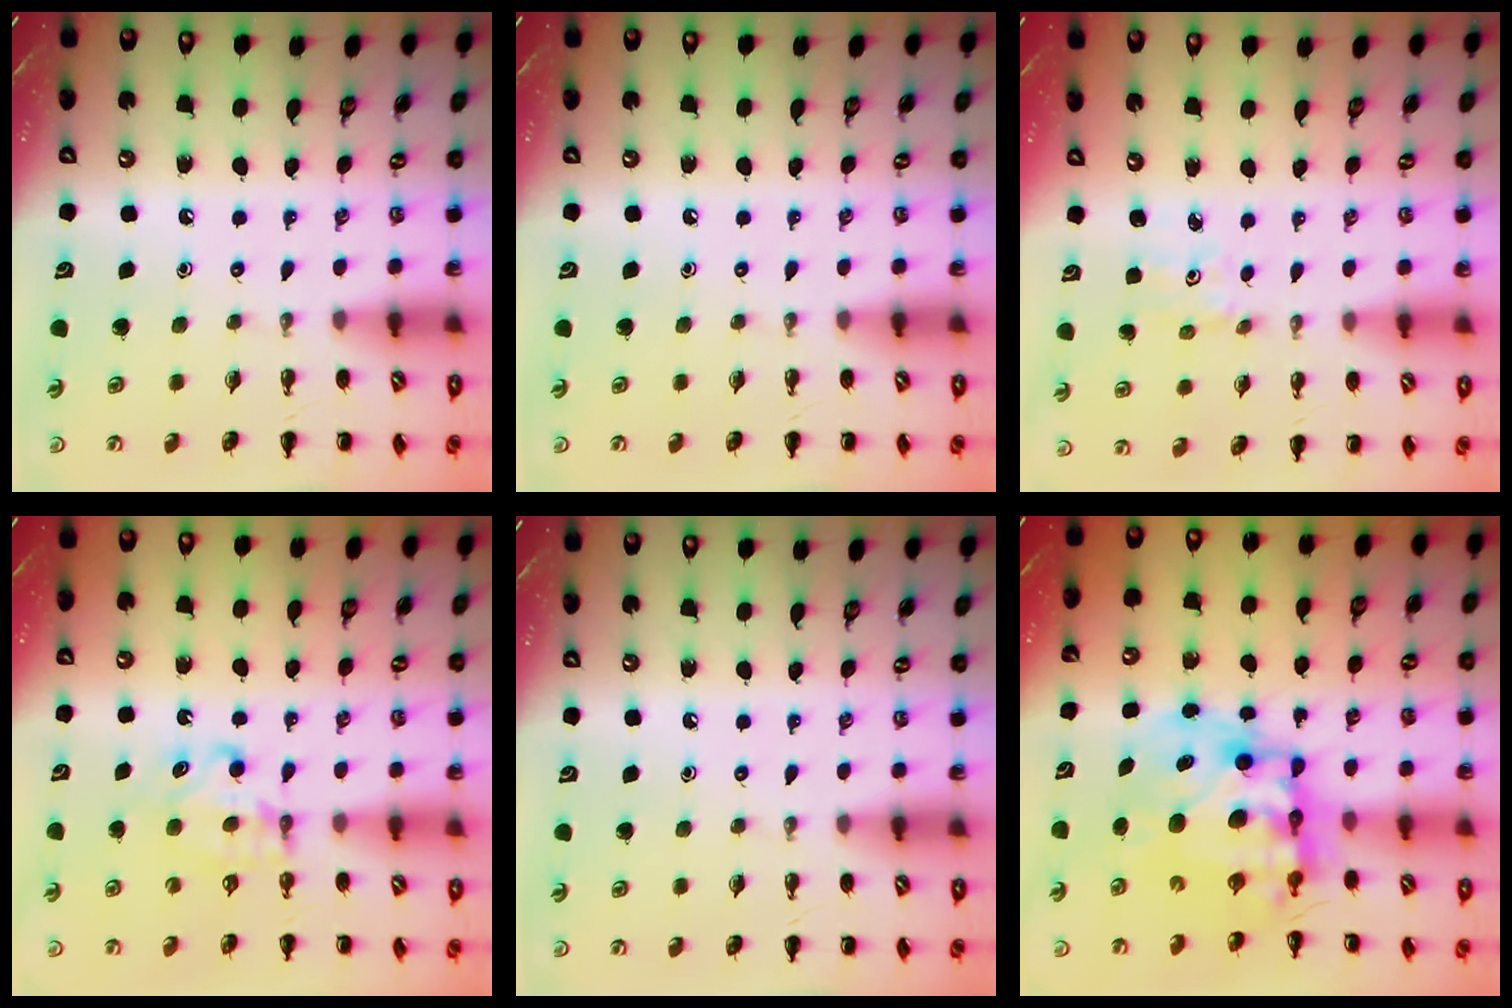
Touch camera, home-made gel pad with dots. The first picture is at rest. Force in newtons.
{"total": 0.0}
{"total": 1.1, "press": 1.0, "slide": 0.3}
{"total": 6.0, "press": 6.0, "slide": 0.7}
{"total": 0.0}
{"total": 12.5, "press": 12.0, "slide": 3.2}